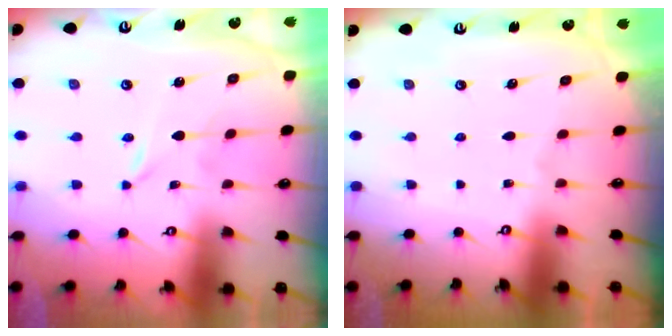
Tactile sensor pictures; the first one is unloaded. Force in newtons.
{"total": 0.0}